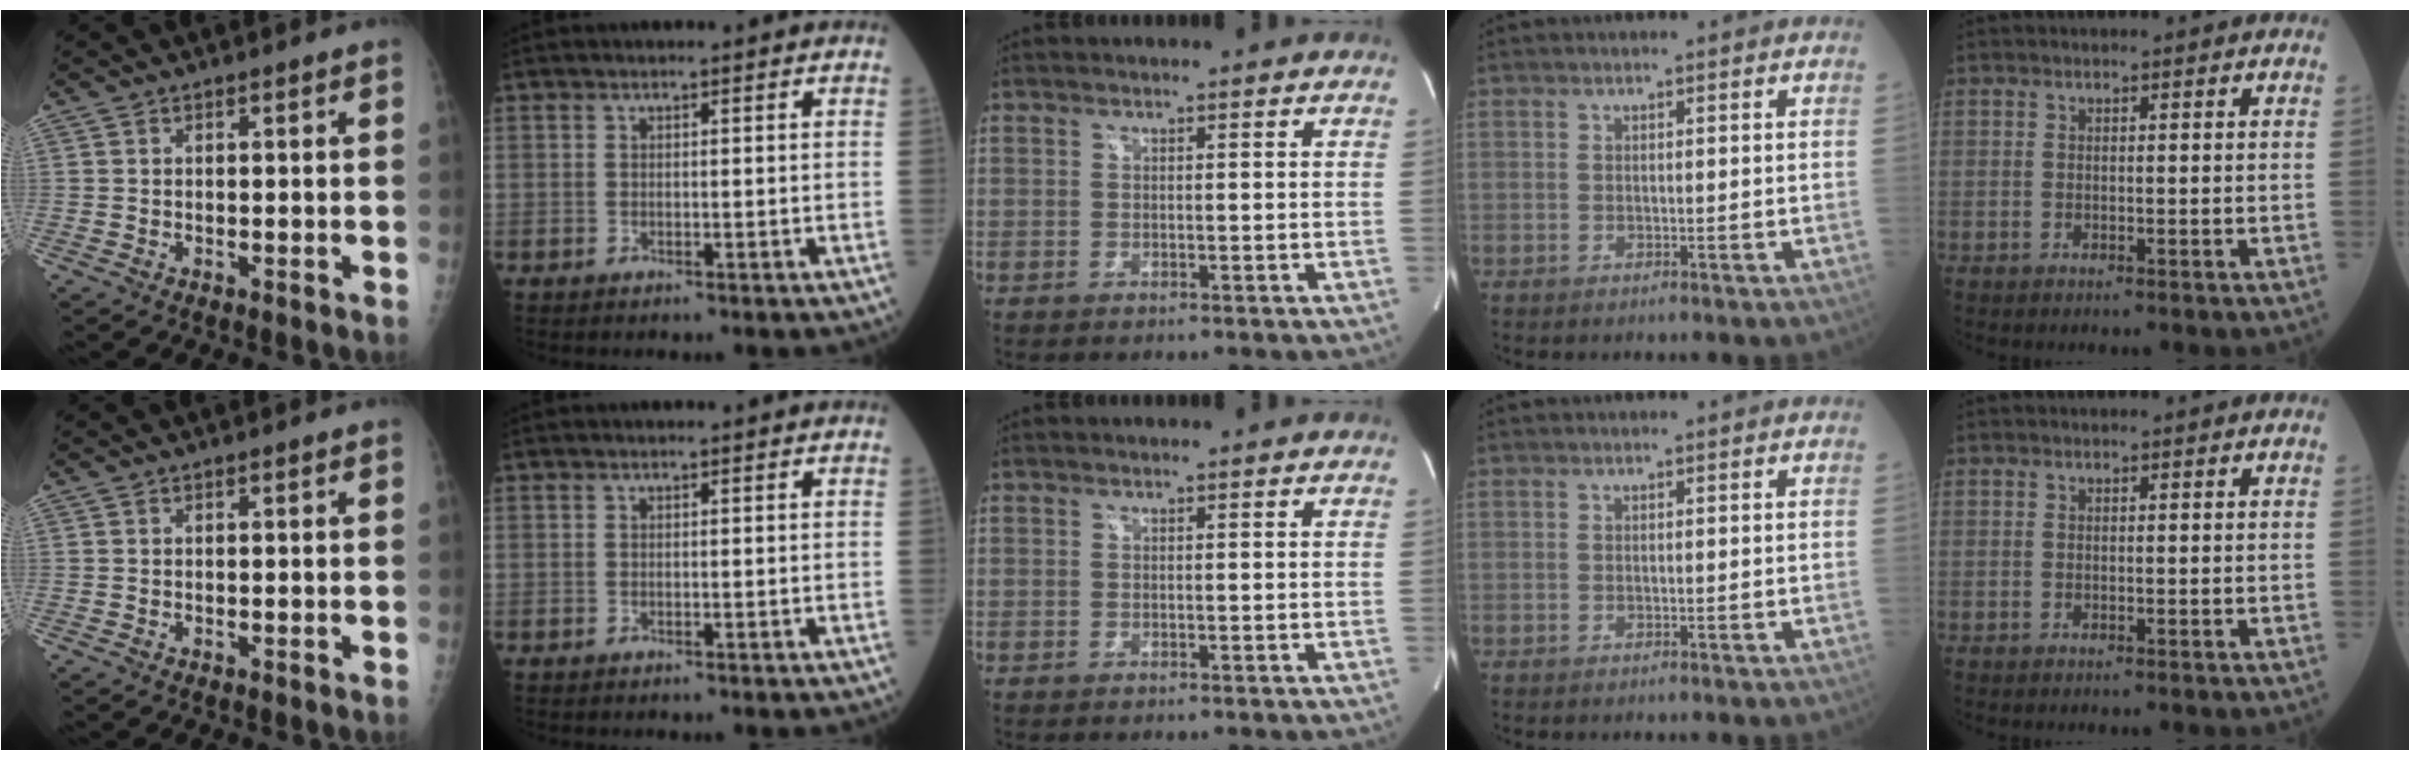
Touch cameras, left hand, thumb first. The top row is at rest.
{}